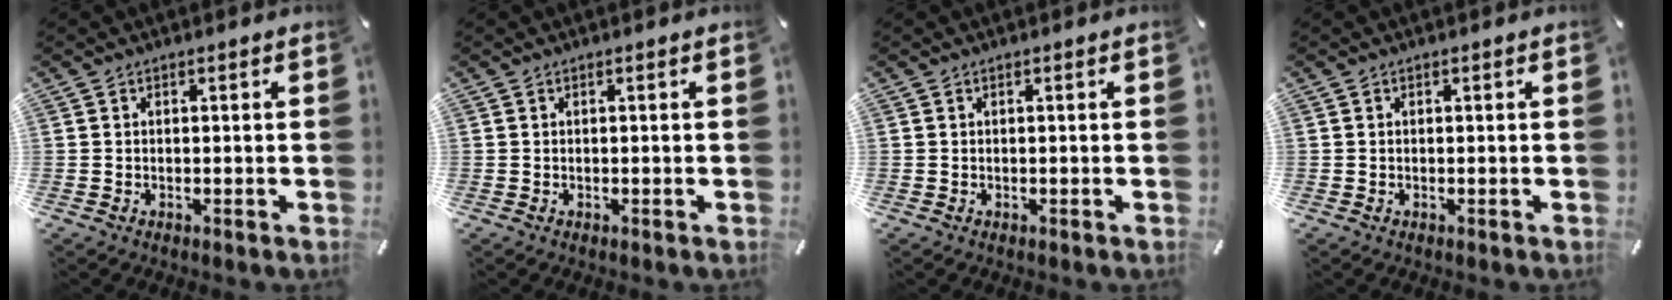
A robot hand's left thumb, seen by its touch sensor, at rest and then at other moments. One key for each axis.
{"total": 0.0}
{"total": 0.0}
{"total": 0.0}